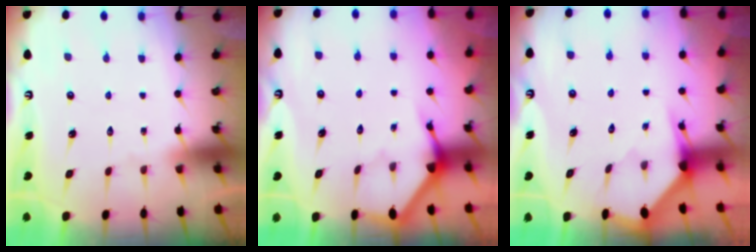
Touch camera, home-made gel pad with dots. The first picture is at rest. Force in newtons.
{"total": 4.1, "press": 4.1, "slide": 0.1}
{"total": 3.0, "press": 3.0, "slide": 0.2}